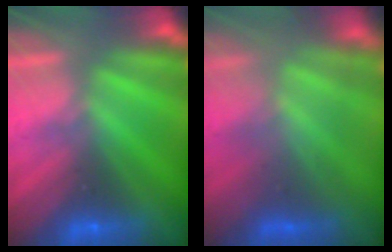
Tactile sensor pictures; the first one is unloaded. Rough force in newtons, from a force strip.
{"total": 4.4}